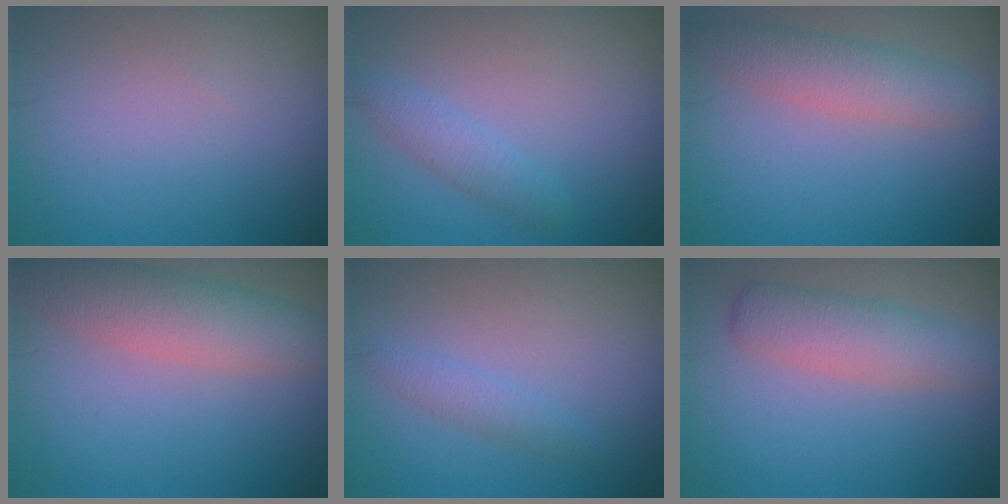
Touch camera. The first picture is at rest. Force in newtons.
{"total": 1.9, "press": 1.9, "slide": 0.1}
{"total": 3.6, "press": 3.6, "slide": 0.1}
{"total": 5.3, "press": 5.3, "slide": 0.1}
{"total": 1.5, "press": 1.5, "slide": 0.0}
{"total": 3.9, "press": 3.9, "slide": 0.2}